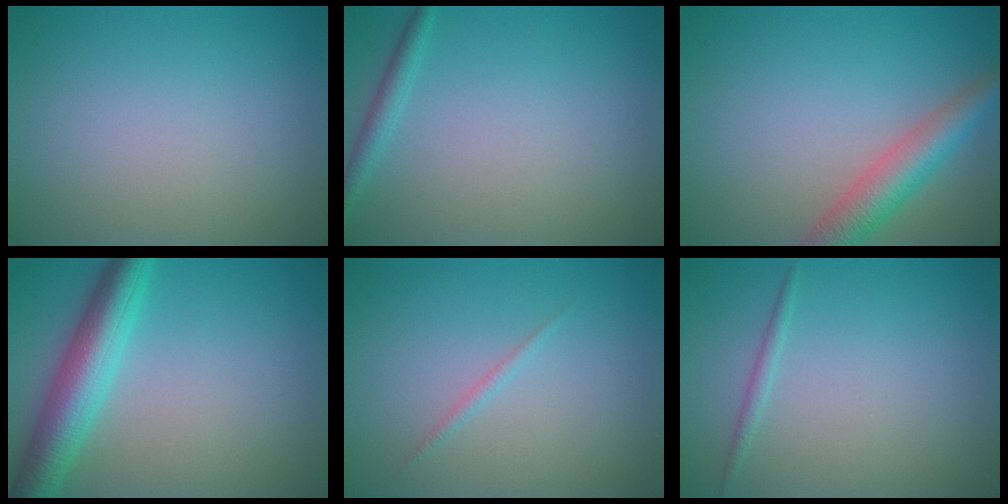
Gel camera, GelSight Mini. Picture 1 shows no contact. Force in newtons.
{"total": 1.5, "press": 1.4, "slide": 0.1}
{"total": 4.7, "press": 4.6, "slide": 0.4}
{"total": 6.0, "press": 6.0, "slide": 0.1}
{"total": 0.6, "press": 0.6, "slide": 0.1}
{"total": 0.9, "press": 0.9, "slide": 0.0}